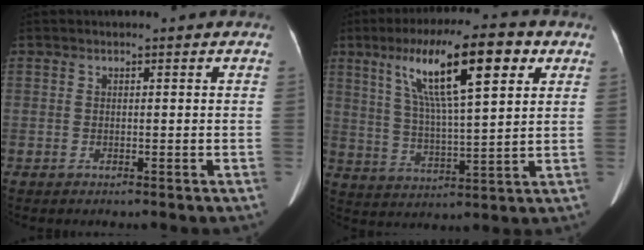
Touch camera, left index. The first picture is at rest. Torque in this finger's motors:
{"motor_torque": [1.33, -0.81, 0.36, 0.21]}